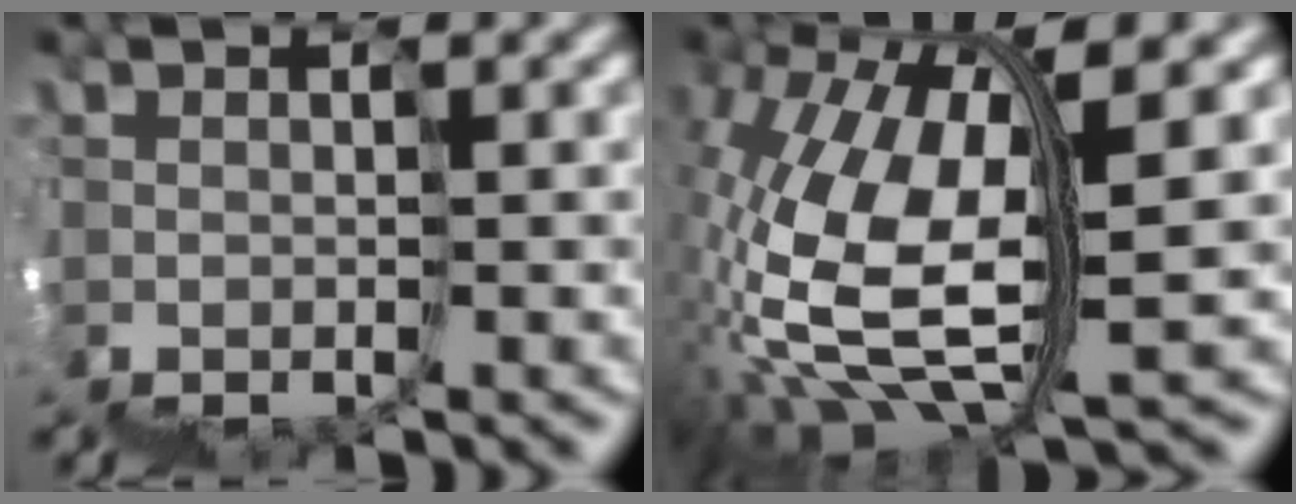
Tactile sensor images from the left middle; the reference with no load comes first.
{"total": 7.7, "force": [1.4, 3.1, 6.9], "torque": [-0.174, 0.004, 0.027]}